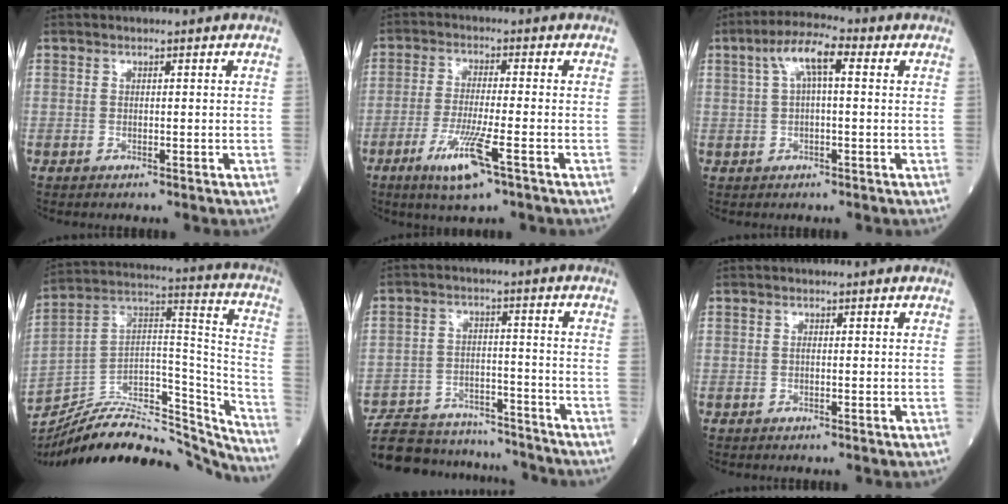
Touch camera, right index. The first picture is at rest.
{"total": 8.1, "force": [-4.0, 0.4, 7.0], "torque": [-0.138, -0.019, -0.070]}
{"total": 6.6, "force": [2.0, 1.5, 6.1], "torque": [-0.117, 0.030, 0.033]}
{"total": 27.5, "force": [-24.7, 5.9, 10.7], "torque": [-0.146, 0.036, -0.378]}
{"total": 17.2, "force": [-16.1, 4.4, 4.1], "torque": [-0.085, 0.015, -0.238]}
{"total": 0.0}